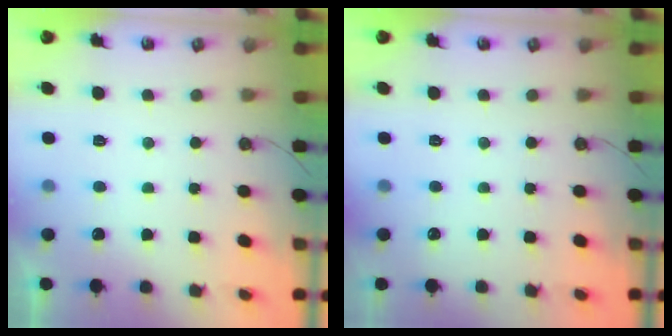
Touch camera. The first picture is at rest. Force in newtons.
{"total": 0.0}